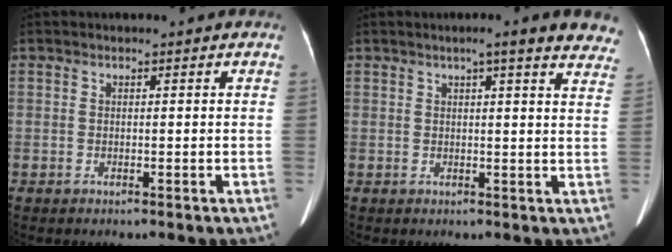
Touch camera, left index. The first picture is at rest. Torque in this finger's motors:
{"motor_torque": [-0.11, -0.20, 0.05, 0.06]}